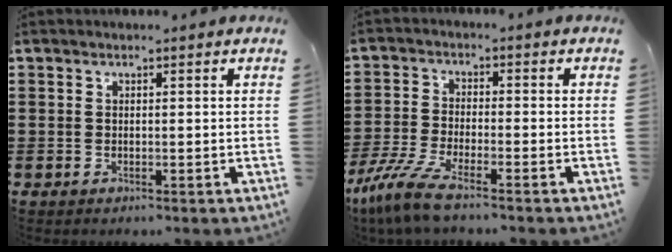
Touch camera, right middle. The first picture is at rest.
{"total": 6.8, "force": [-5.4, 0.7, 4.0], "torque": [-0.104, -0.017, -0.111]}